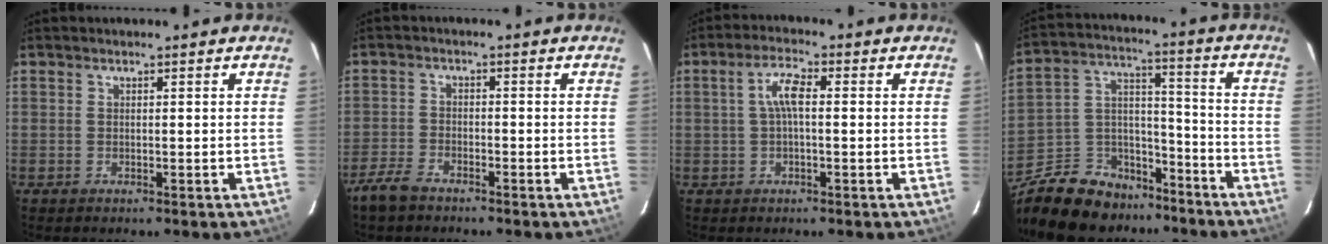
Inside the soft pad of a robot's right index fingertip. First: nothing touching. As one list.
[{"total": 4.9, "force": [-4.0, 2.0, 2.1], "torque": [-0.064, -0.002, -0.080]}, {"total": 4.4, "force": [0.3, 1.3, 4.2], "torque": [-0.083, 0.012, 0.006]}, {"total": 21.1, "force": [-16.0, 11.0, 8.0], "torque": [-0.194, 0.045, -0.244]}]